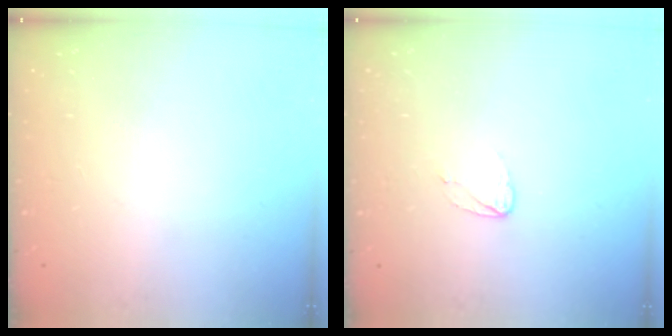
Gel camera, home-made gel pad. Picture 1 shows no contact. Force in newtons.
{"total": 3.4, "press": 3.4, "slide": 0.3}